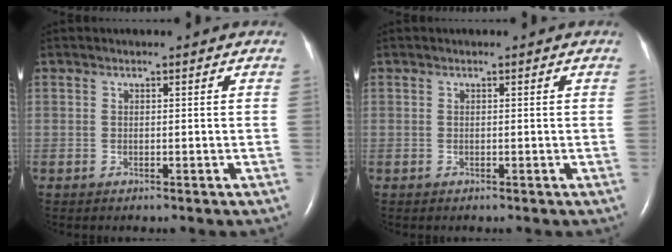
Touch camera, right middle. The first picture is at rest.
{"total": 0.0}